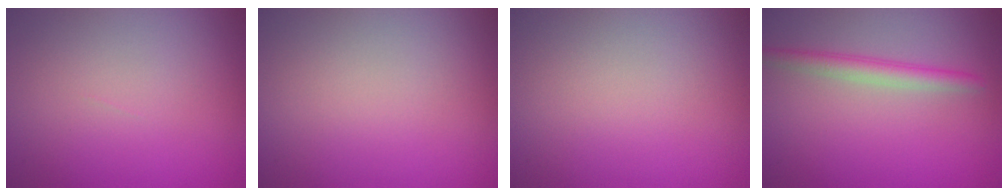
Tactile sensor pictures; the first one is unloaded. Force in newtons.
{"total": 0.0}
{"total": 0.0}
{"total": 2.3, "press": 2.3, "slide": 0.1}